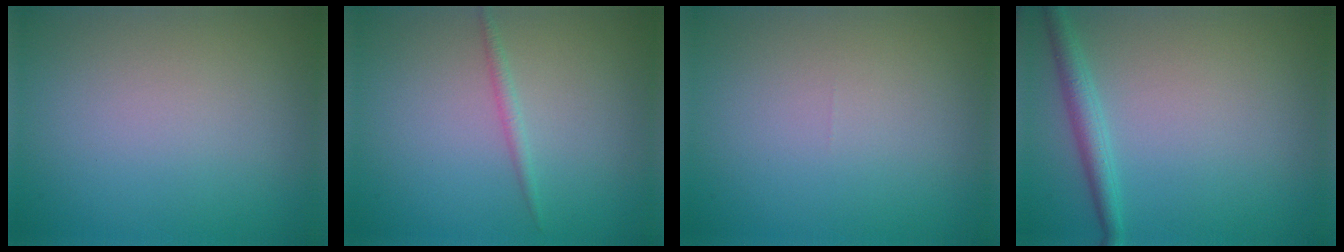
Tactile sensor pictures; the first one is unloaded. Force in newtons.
{"total": 1.0, "press": 1.0, "slide": 0.1}
{"total": 0.0}
{"total": 2.2, "press": 2.2, "slide": 0.1}